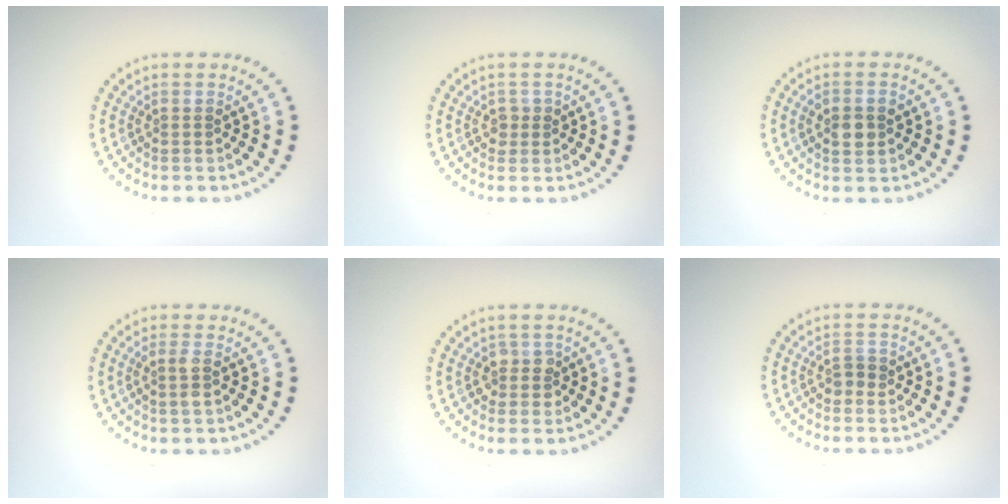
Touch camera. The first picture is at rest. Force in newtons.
{"total": 1.0, "press": 1.0, "slide": 0.4}
{"total": 2.5, "press": 2.5, "slide": 0.3}
{"total": 1.5, "press": 1.3, "slide": 0.6}
{"total": 1.5, "press": 1.4, "slide": 0.6}
{"total": 1.2, "press": 1.1, "slide": 0.4}